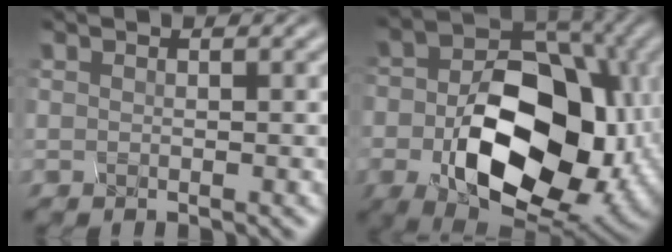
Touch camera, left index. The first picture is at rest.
{"total": 14.8, "force": [-3.6, 10.1, 10.3], "torque": [-0.161, -0.029, -0.046]}